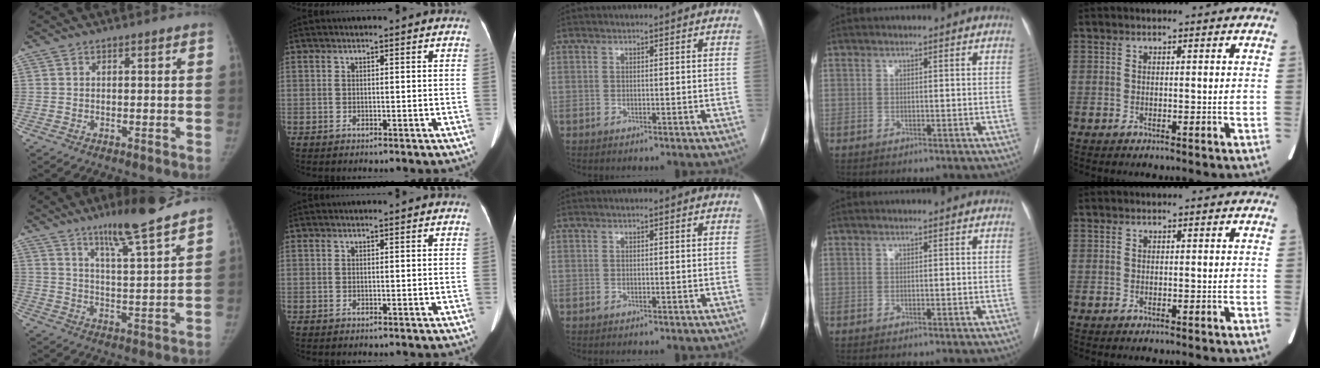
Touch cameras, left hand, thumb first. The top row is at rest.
{"thumb": {"total": 13.1, "force": [9.9, 0.9, 8.6], "torque": [-0.128, -0.061, 0.160]}}